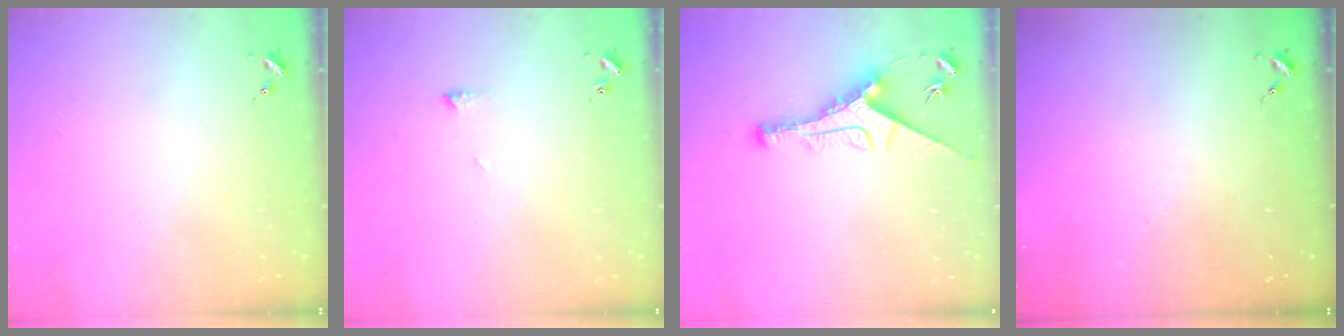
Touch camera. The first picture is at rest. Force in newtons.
{"total": 4.6, "press": 4.6, "slide": 0.7}
{"total": 10.1, "press": 10.0, "slide": 0.4}
{"total": 0.0}